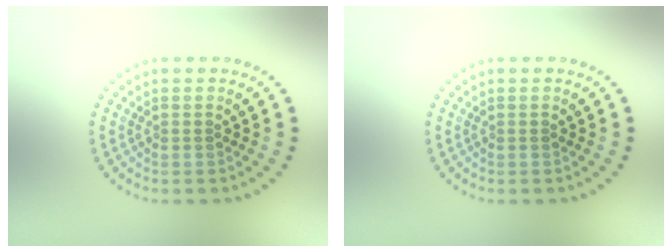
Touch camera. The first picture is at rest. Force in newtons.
{"total": 0.0}